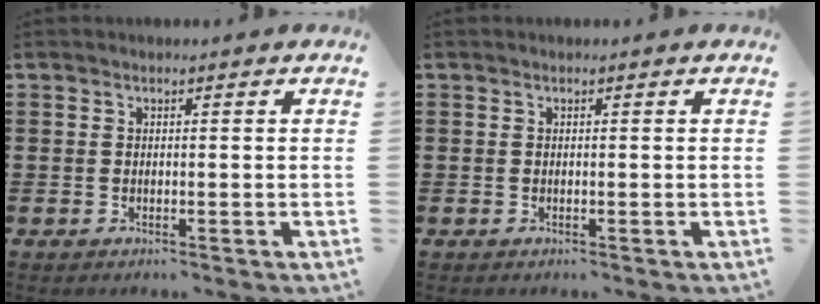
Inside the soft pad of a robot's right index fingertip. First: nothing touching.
{"total": 0.0}